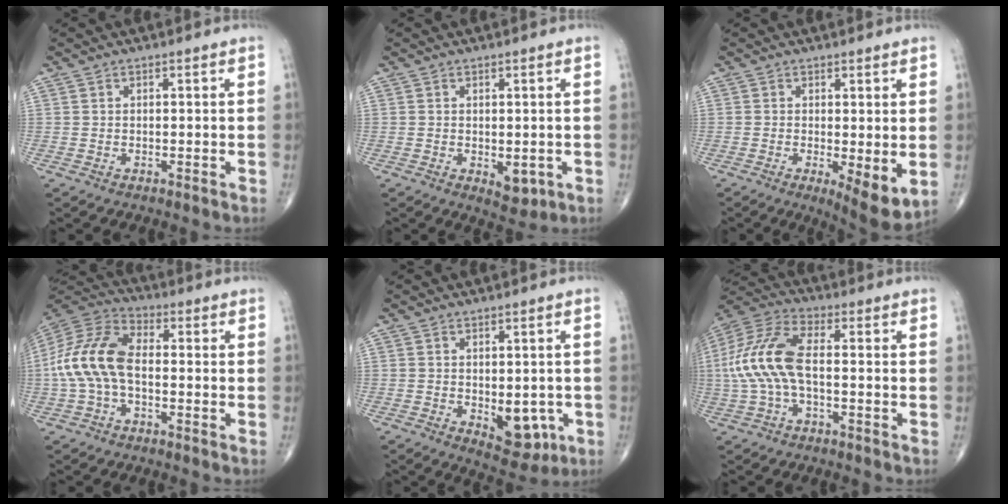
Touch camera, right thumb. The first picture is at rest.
{"total": 3.8, "force": [-0.8, 2.2, 3.0], "torque": [-0.022, -0.006, -0.001]}
{"total": 6.9, "force": [-0.8, 2.2, 6.5], "torque": [-0.093, -0.021, -0.011]}
{"total": 13.5, "force": [-1.2, 7.7, 11.1], "torque": [-0.237, 0.035, -0.032]}
{"total": 7.5, "force": [-1.7, 4.3, 5.9], "torque": [-0.042, -0.006, -0.008]}
{"total": 13.4, "force": [-0.8, 6.0, 12.0], "torque": [-0.277, 0.032, -0.020]}